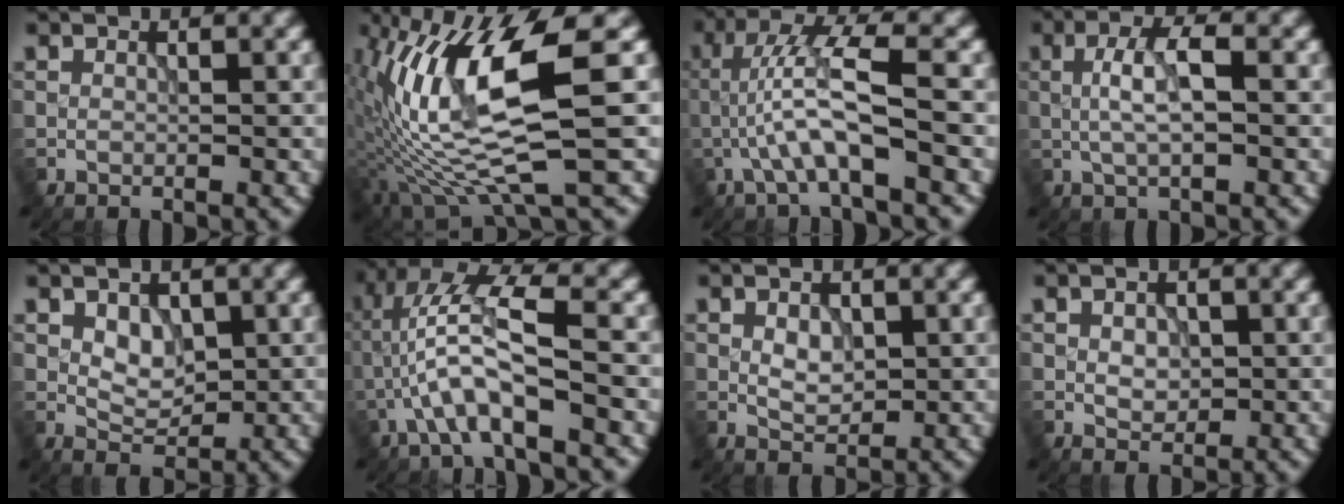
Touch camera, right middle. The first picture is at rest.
{"total": 12.7, "force": [0.0, 3.1, 12.4], "torque": [-0.245, -0.002, 0.009]}
{"total": 5.4, "force": [-1.5, 0.8, 5.1], "torque": [-0.101, 0.023, -0.032]}
{"total": 3.6, "force": [0.2, 1.0, 3.5], "torque": [-0.066, 0.008, 0.001]}
{"total": 2.5, "force": [0.6, 1.8, 1.6], "torque": [-0.023, -0.005, 0.015]}
{"total": 6.3, "force": [-1.8, 1.5, 5.9], "torque": [-0.120, 0.020, -0.037]}
{"total": 2.2, "force": [0.3, 1.5, 1.6], "torque": [-0.027, 0.000, 0.006]}
{"total": 1.9, "force": [0.1, 1.4, 1.3], "torque": [-0.020, 0.000, 0.003]}